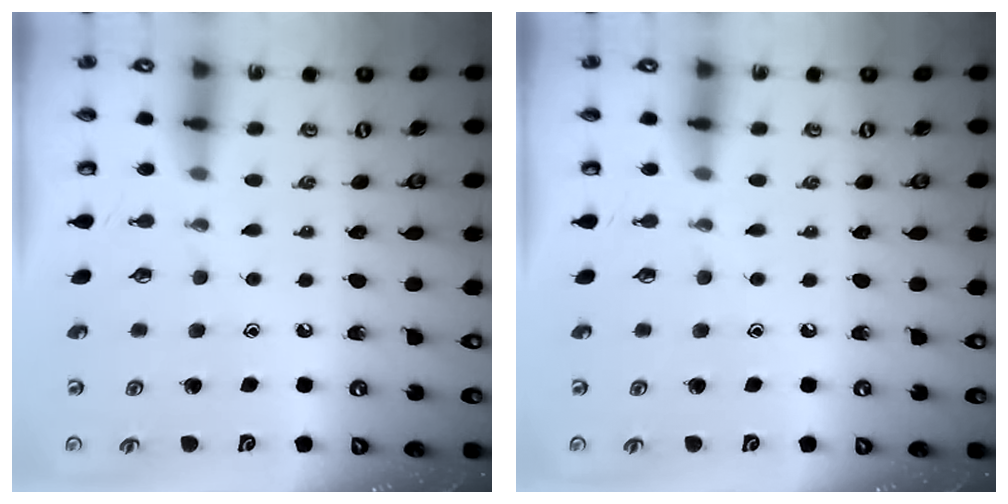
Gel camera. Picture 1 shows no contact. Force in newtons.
{"total": 0.0}